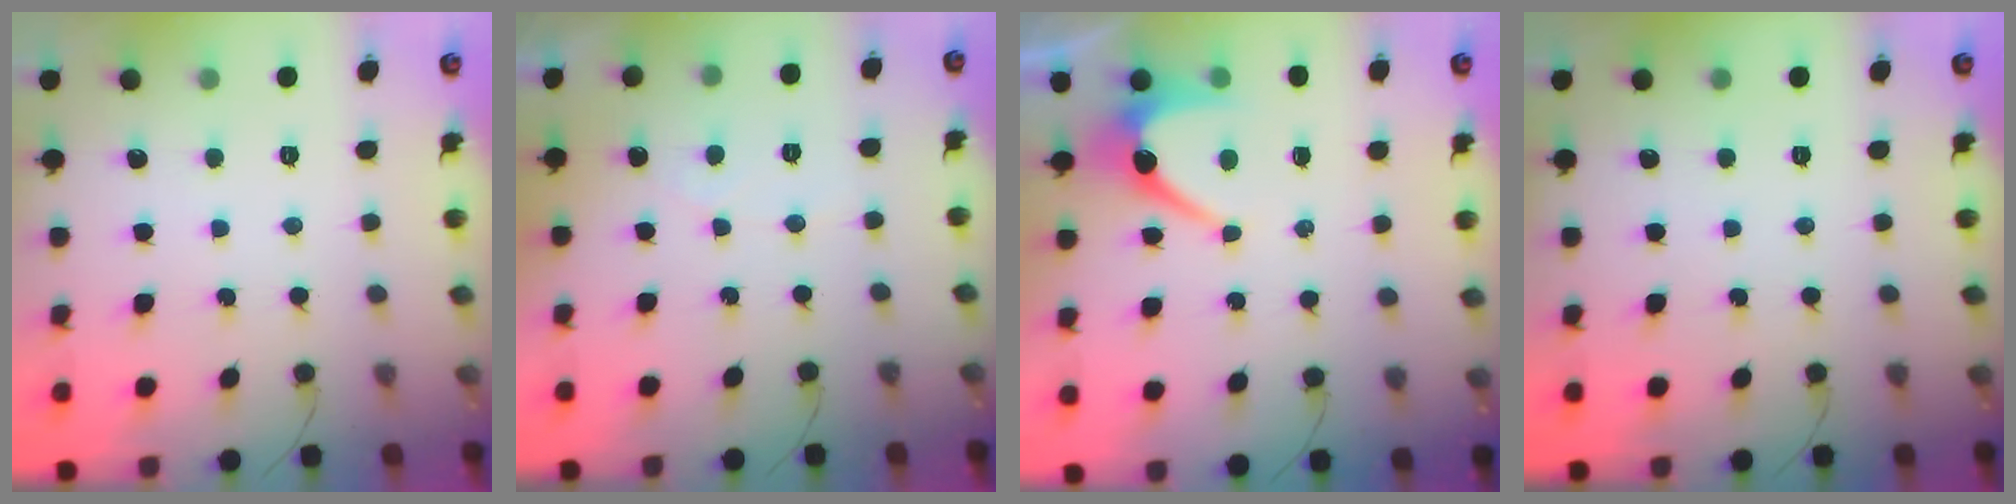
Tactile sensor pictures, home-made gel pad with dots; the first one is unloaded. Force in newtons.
{"total": 2.7, "press": 2.7, "slide": 0.1}
{"total": 7.4, "press": 7.3, "slide": 0.8}
{"total": 0.0}